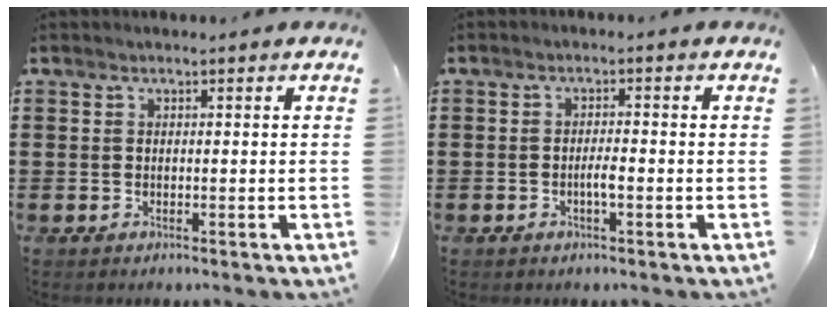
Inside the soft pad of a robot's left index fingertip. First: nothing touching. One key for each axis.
{"total": 2.2, "fx": -0.8, "fy": 0.4, "fz": 2.0, "tx": -0.039, "ty": 0.002, "tz": -0.014}